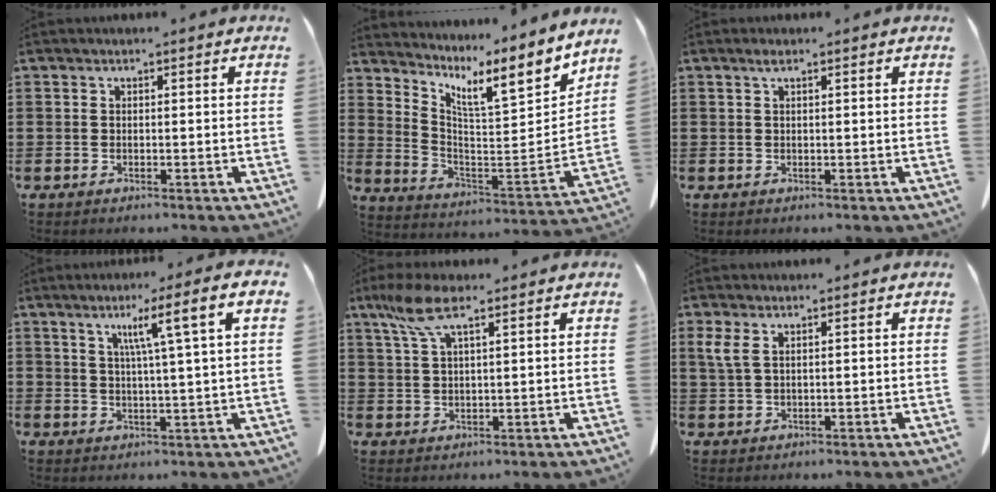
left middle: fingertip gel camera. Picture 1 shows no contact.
{"total": 8.6, "force": [6.4, 1.4, 5.5], "torque": [-0.111, -0.062, 0.095]}
{"total": 0.9, "force": [0.5, 0.1, 0.7], "torque": [-0.015, 0.002, 0.008]}
{"total": 6.5, "force": [2.3, -1.0, 5.9], "torque": [-0.111, -0.006, 0.031]}
{"total": 6.4, "force": [3.6, 1.7, 5.1], "torque": [-0.113, 0.002, 0.062]}
{"total": 2.7, "force": [1.3, 0.9, 2.2], "torque": [-0.058, 0.000, 0.021]}